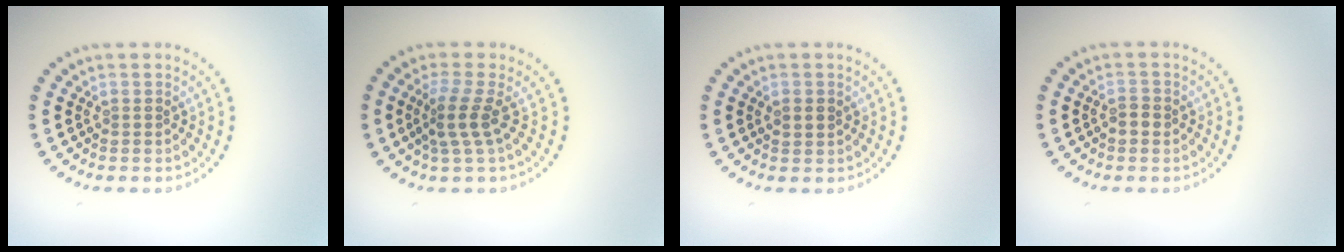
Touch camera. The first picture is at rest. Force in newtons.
{"total": 2.6, "press": 1.8, "slide": 1.9}
{"total": 1.5, "press": 1.5, "slide": 0.1}
{"total": 1.3, "press": 1.3, "slide": 0.1}